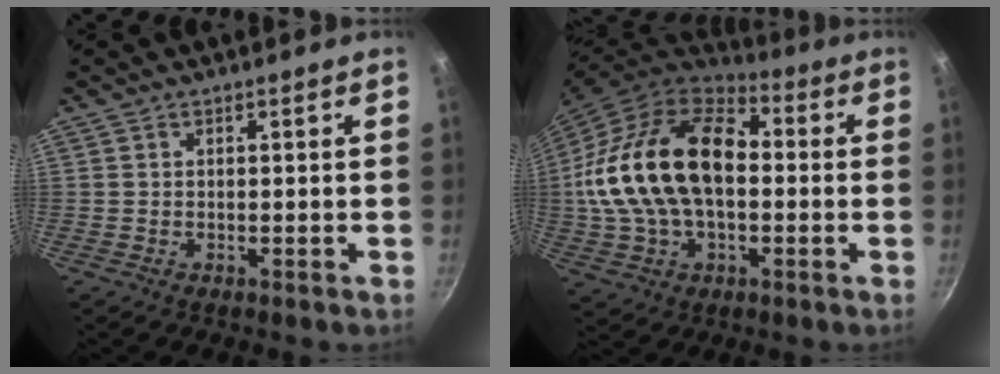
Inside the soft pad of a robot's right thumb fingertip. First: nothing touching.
{"total": 24.9, "force": [0.7, 15.5, 19.5], "torque": [-0.360, 0.037, 0.005]}